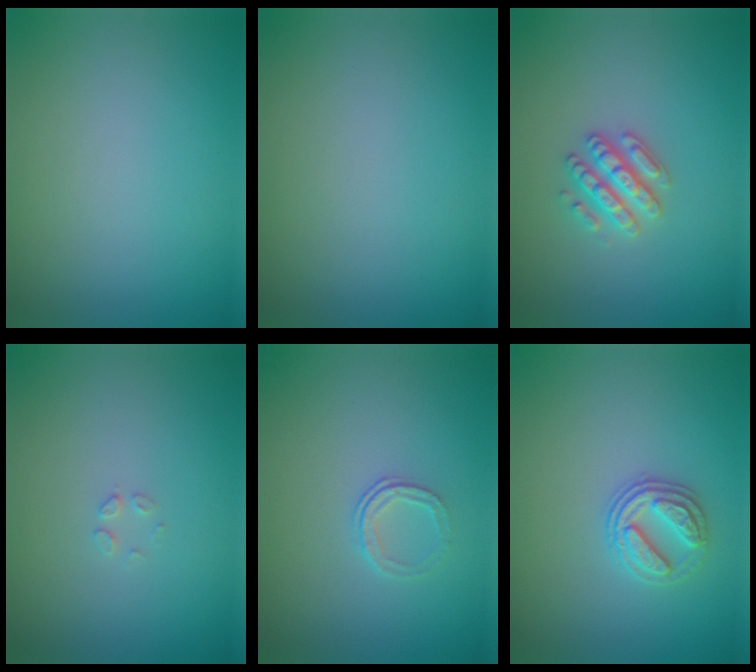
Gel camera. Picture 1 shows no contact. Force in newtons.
{"total": 0.0}
{"total": 2.8, "press": 2.7, "slide": 0.8}
{"total": 0.8, "press": 0.8, "slide": 0.0}
{"total": 1.3, "press": 0.9, "slide": 0.9}
{"total": 2.7, "press": 2.6, "slide": 0.9}